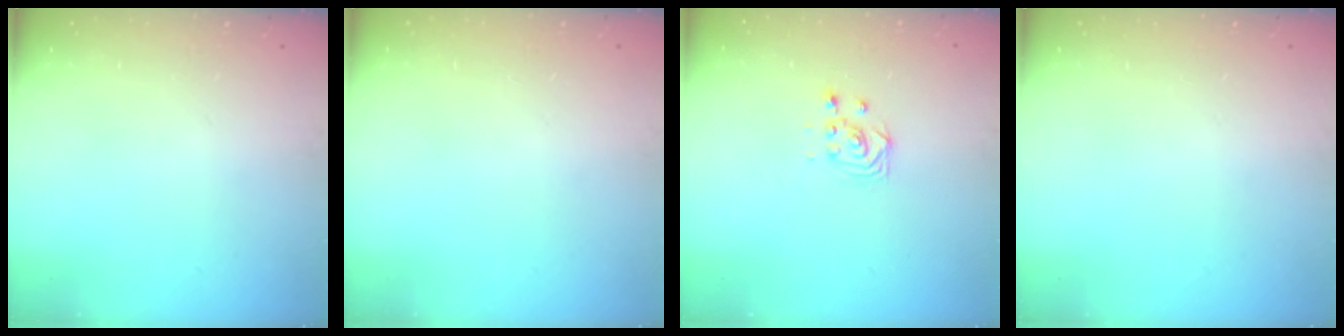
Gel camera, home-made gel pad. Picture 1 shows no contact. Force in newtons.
{"total": 0.0}
{"total": 3.4, "press": 3.4, "slide": 0.1}
{"total": 0.0}